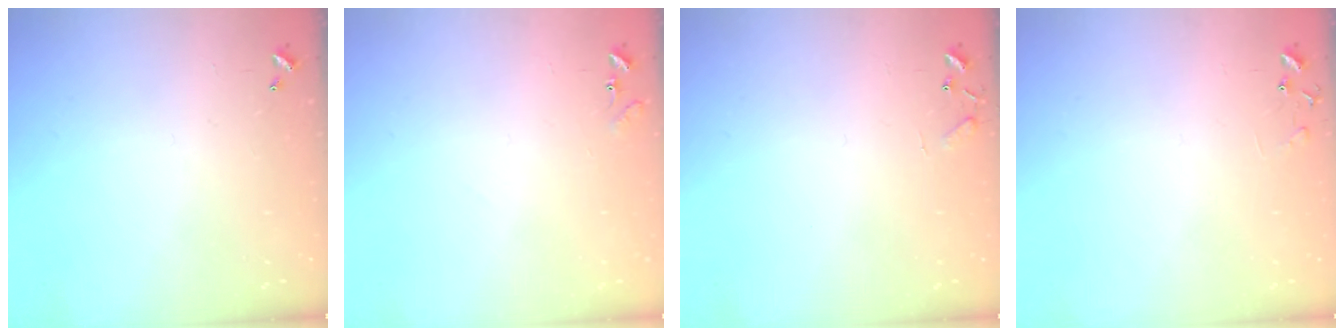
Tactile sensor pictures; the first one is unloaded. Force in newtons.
{"total": 7.7, "press": 7.6, "slide": 0.6}
{"total": 5.8, "press": 5.8, "slide": 0.5}
{"total": 6.4, "press": 6.4, "slide": 0.4}